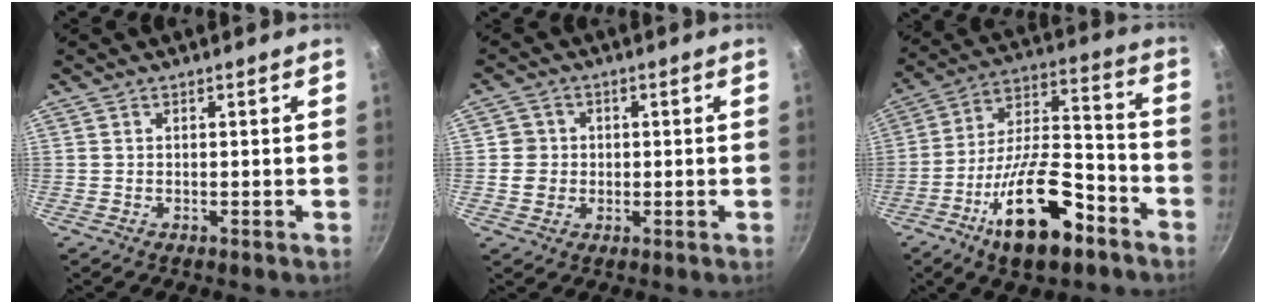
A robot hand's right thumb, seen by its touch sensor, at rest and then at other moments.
{"total": 3.9, "force": [-0.1, 3.8, 0.7], "torque": [0.008, 0.007, -0.005]}
{"total": 20.2, "force": [-10.2, 8.4, 15.2], "torque": [-0.233, 0.060, -0.175]}